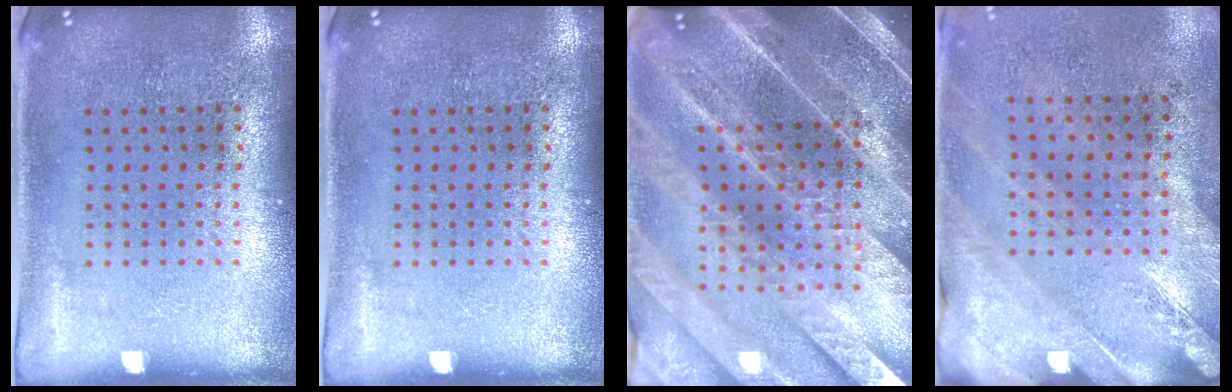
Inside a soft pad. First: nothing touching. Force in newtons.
{"total": 0.0}
{"total": 5.5, "press": 4.6, "slide": 3.0}
{"total": 2.5, "press": 2.0, "slide": 1.4}